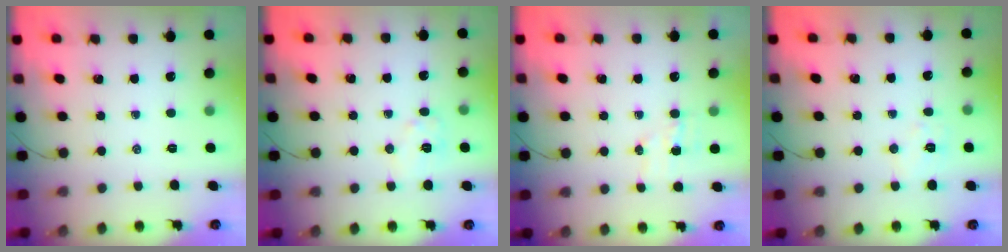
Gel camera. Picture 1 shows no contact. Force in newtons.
{"total": 6.2, "press": 6.2, "slide": 0.5}
{"total": 4.9, "press": 4.9, "slide": 0.8}
{"total": 5.6, "press": 5.5, "slide": 0.9}